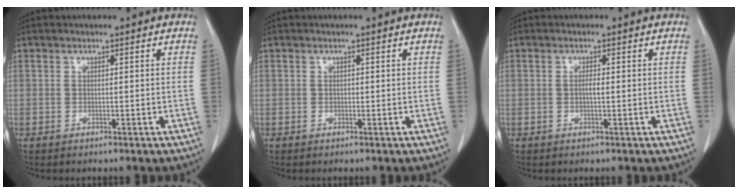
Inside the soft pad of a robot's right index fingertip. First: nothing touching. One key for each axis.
{"total": 0.0}
{"total": 1.1, "fx": -0.1, "fy": 0.1, "fz": 1.1, "tx": -0.021, "ty": 0.000, "tz": -0.002}